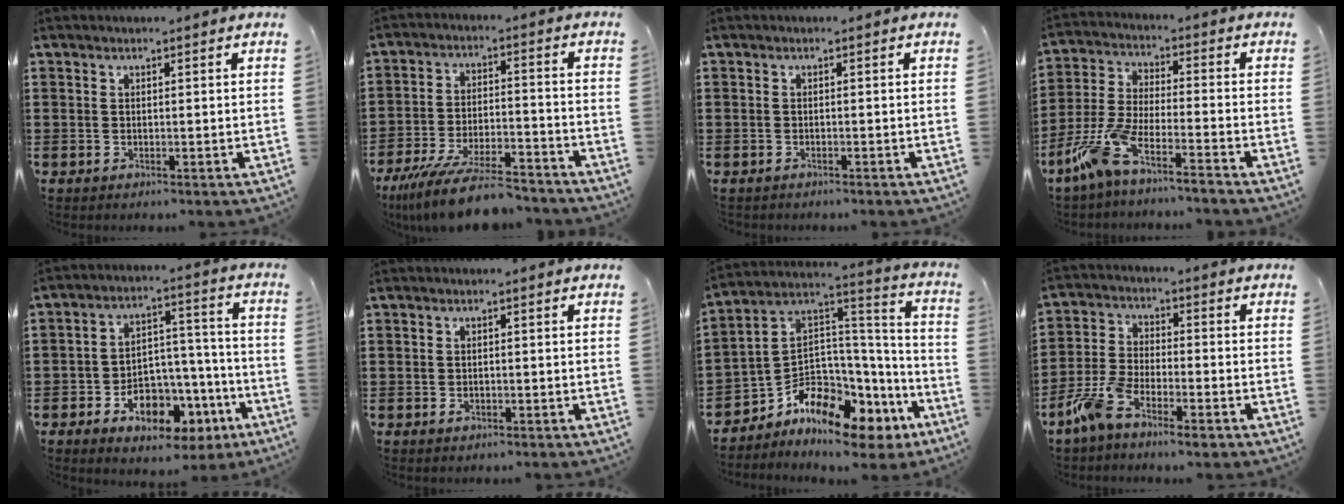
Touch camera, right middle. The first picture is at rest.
{"total": 10.3, "force": [-9.0, 1.4, 4.9], "torque": [-0.096, 0.014, -0.174]}
{"total": 0.5, "force": [-0.5, 0.0, 0.0], "torque": [-0.002, -0.001, -0.011]}
{"total": 8.0, "force": [-6.7, 0.5, 4.5], "torque": [-0.125, -0.017, -0.138]}
{"total": 7.6, "force": [-4.3, 5.1, 3.6], "torque": [-0.056, 0.028, -0.073]}
{"total": 0.8, "force": [-0.4, 0.4, 0.5], "torque": [-0.012, -0.004, -0.008]}
{"total": 8.1, "force": [-6.2, 4.5, 2.7], "torque": [-0.078, -0.019, -0.120]}
{"total": 7.4, "force": [-5.4, 2.0, 4.6], "torque": [-0.116, -0.004, -0.106]}